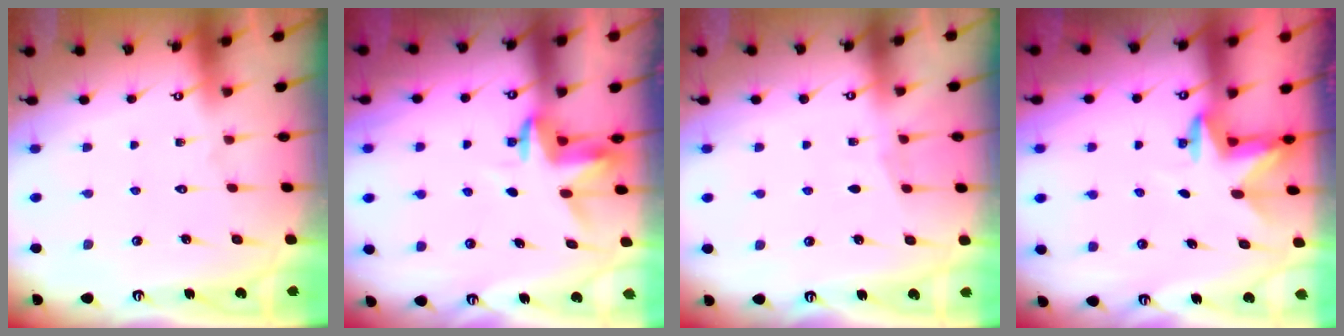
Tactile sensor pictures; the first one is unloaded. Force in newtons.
{"total": 3.6, "press": 3.6, "slide": 0.2}
{"total": 3.7, "press": 3.7, "slide": 0.4}
{"total": 2.9, "press": 2.8, "slide": 0.7}